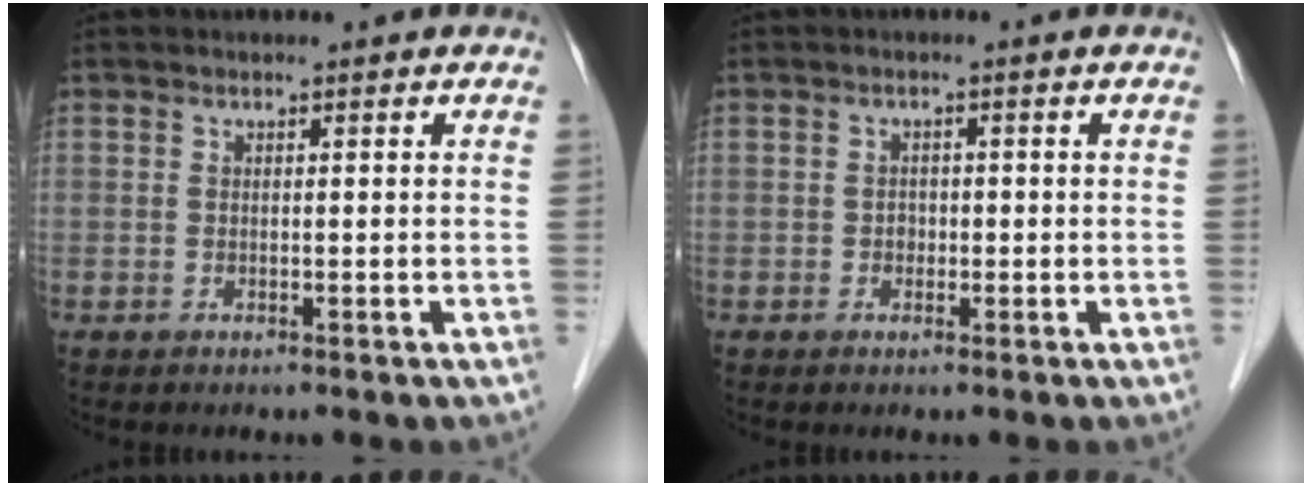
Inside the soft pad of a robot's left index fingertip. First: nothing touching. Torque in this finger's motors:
{"motor_torque": [-0.19, 0.08, -0.07, -0.01]}